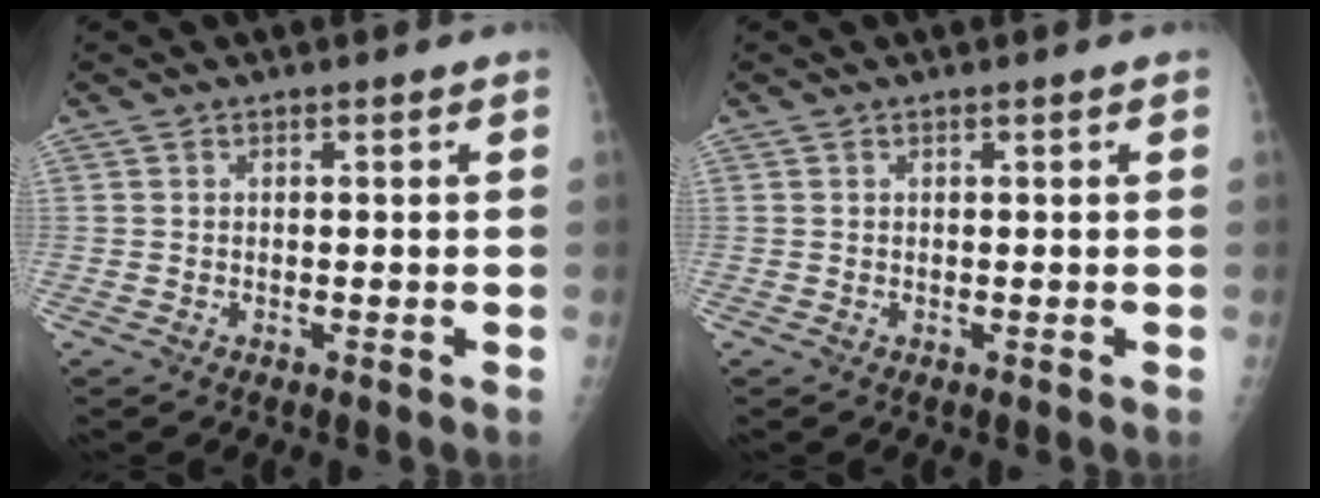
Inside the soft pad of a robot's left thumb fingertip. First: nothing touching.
{"total": 0.0}